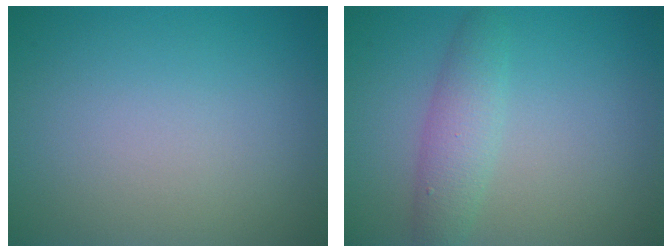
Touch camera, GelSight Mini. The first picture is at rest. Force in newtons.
{"total": 2.8, "press": 2.8, "slide": 0.0}